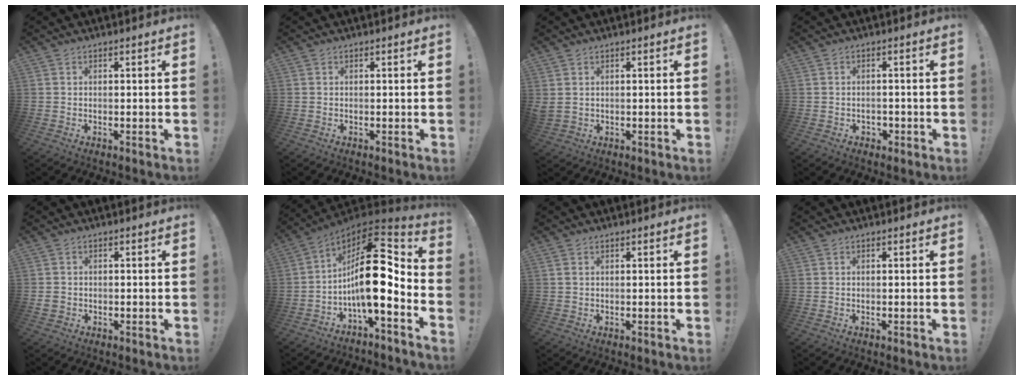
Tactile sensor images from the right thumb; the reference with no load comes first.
{"total": 0.0}
{"total": 2.0, "force": [0.9, 1.2, 1.4], "torque": [-0.029, 0.002, 0.018]}
{"total": 2.0, "force": [-0.8, 1.7, 0.8], "torque": [-0.018, 0.001, -0.014]}
{"total": 1.9, "force": [-0.1, 1.8, 0.6], "torque": [-0.018, 0.006, 0.002]}
{"total": 19.1, "force": [-1.0, 7.2, 17.6], "torque": [-0.300, 0.003, -0.014]}
{"total": 0.9, "force": [0.5, 0.4, 0.6], "torque": [-0.021, 0.005, 0.010]}
{"total": 0.0}